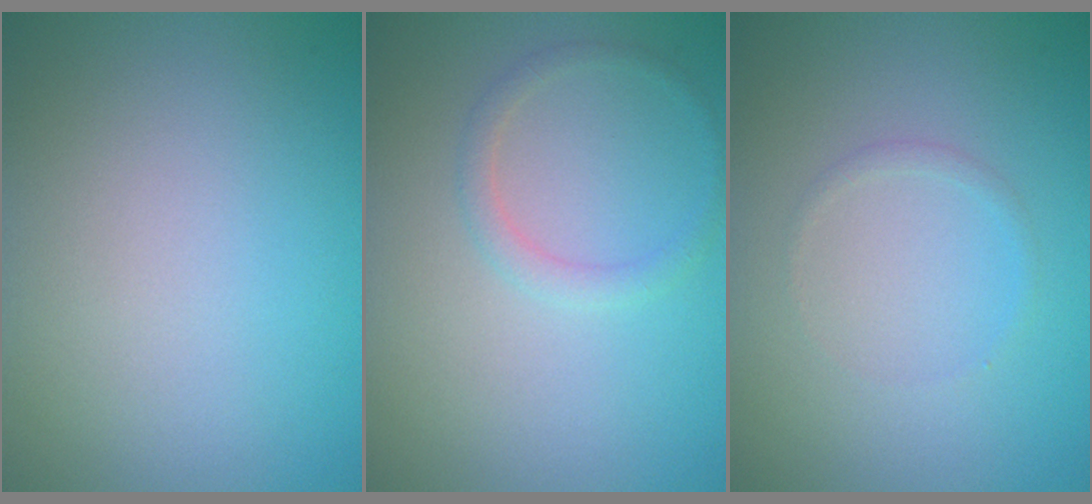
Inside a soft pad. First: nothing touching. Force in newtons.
{"total": 1.3, "press": 1.3, "slide": 0.1}
{"total": 0.6, "press": 0.6, "slide": 0.0}